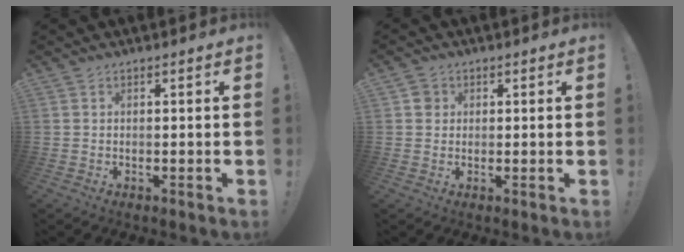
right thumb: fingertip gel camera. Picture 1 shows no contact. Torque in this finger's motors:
{"motor_torque": [0.31, 0.61, 0.06, 0.14, -0.03]}